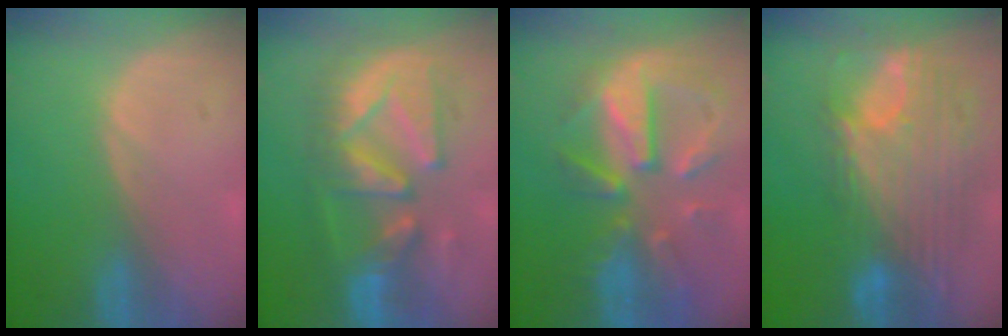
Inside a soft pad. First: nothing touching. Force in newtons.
{"total": 10.9, "press": 10.6, "slide": 2.8}
{"total": 11.3, "press": 9.9, "slide": 5.4}
{"total": 12.1, "press": 10.2, "slide": 6.4}